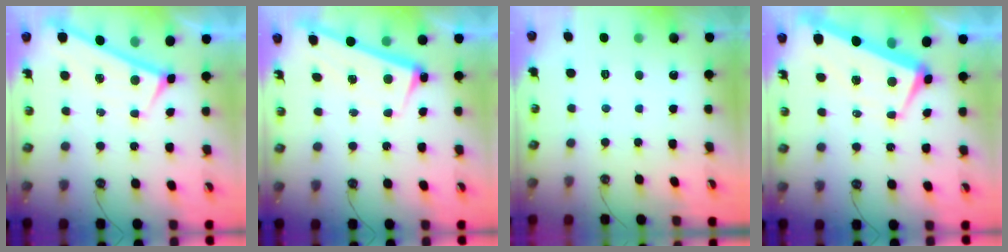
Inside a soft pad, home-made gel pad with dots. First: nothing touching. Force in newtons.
{"total": 2.8, "press": 2.7, "slide": 0.4}
{"total": 0.0}
{"total": 1.9, "press": 1.5, "slide": 1.1}